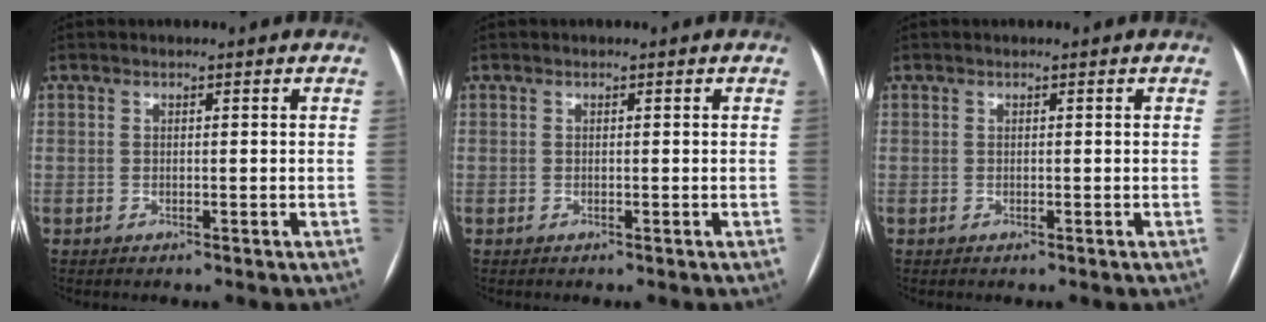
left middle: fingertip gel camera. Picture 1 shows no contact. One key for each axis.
{"total": 0.0}
{"total": 0.0}